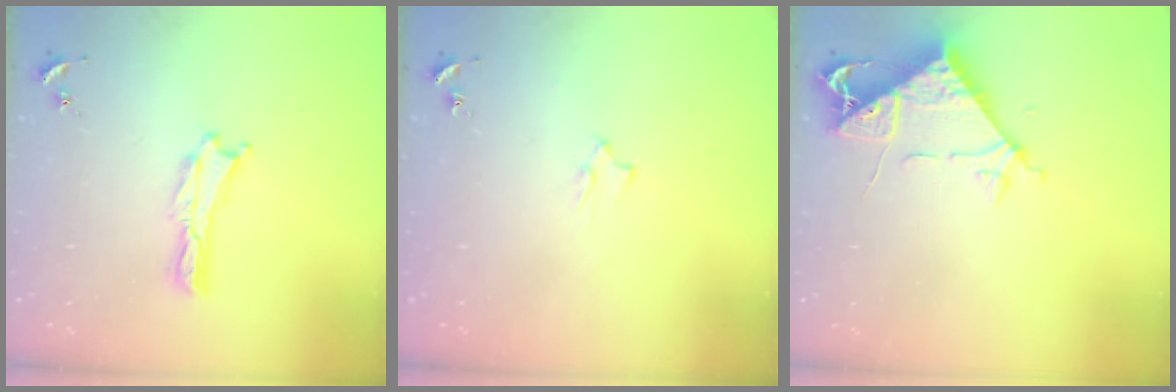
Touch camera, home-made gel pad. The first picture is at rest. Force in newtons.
{"total": 2.3, "press": 2.3, "slide": 0.2}
{"total": 7.6, "press": 7.6, "slide": 0.6}